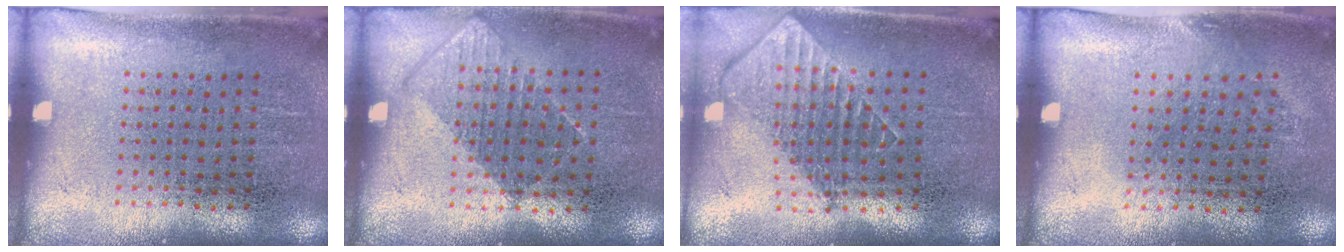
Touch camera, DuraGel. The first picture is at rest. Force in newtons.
{"total": 0.8, "press": 0.7, "slide": 0.4}
{"total": 1.9, "press": 1.5, "slide": 1.2}
{"total": 0.7, "press": 0.6, "slide": 0.5}